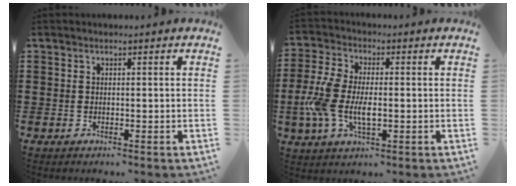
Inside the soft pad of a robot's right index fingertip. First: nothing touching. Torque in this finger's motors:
{"motor_torque": [1.26, -0.88, 0.73, 0.21]}